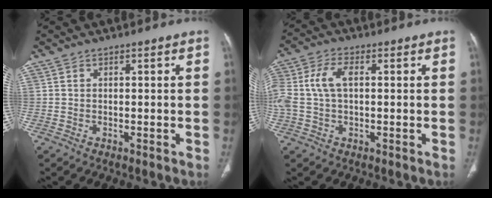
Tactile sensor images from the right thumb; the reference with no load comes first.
{"total": 8.9, "force": [0.9, 5.1, 7.3], "torque": [-0.182, 0.024, 0.019]}